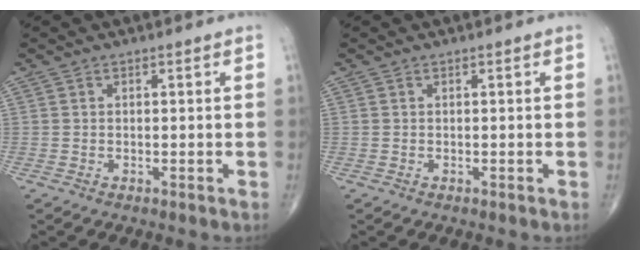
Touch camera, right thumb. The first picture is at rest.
{"total": 0.0}